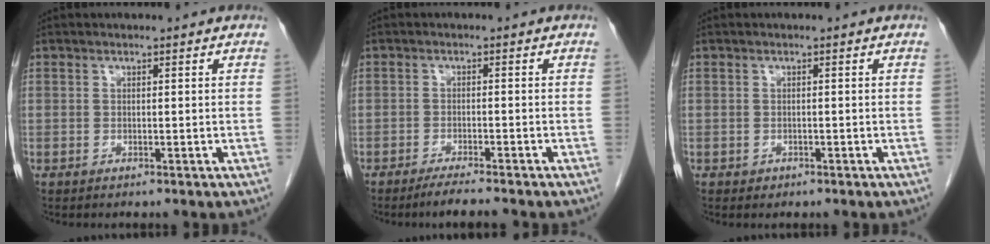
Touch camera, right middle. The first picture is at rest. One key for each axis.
{"total": 4.1, "fx": -3.5, "fy": -0.2, "fz": 2.1, "tx": -0.036, "ty": -0.009, "tz": -0.058}
{"total": 0.6, "fx": -0.3, "fy": 0.5, "fz": 0.1, "tx": -0.005, "ty": 0.002, "tz": -0.003}